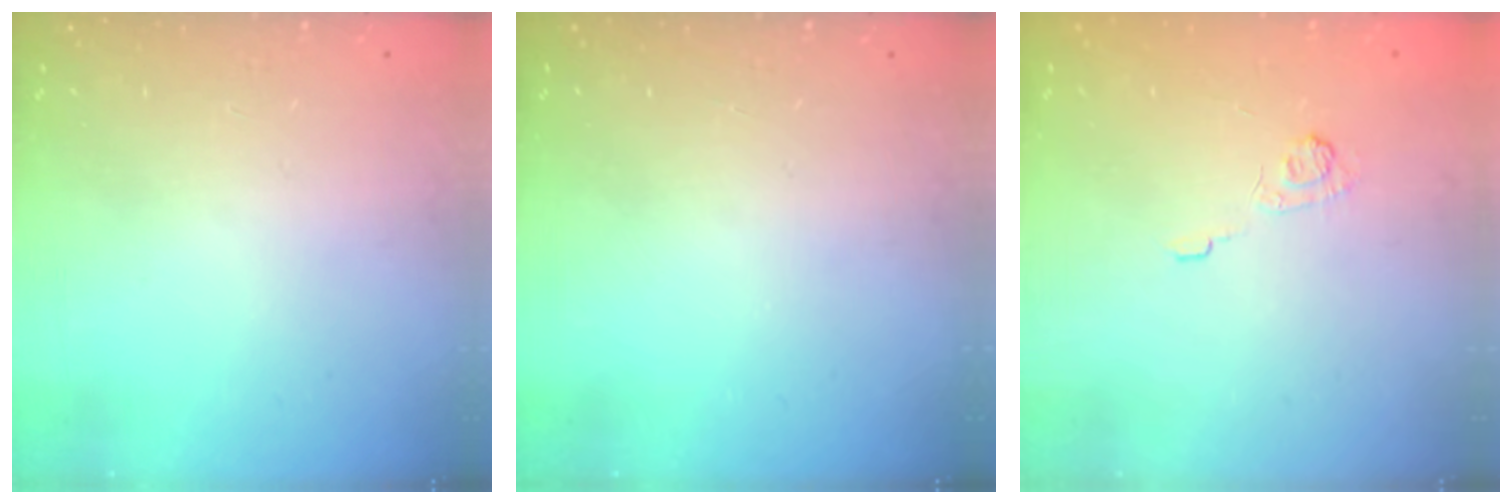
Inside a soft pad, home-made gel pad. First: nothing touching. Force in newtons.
{"total": 0.0}
{"total": 2.5, "press": 2.1, "slide": 1.4}